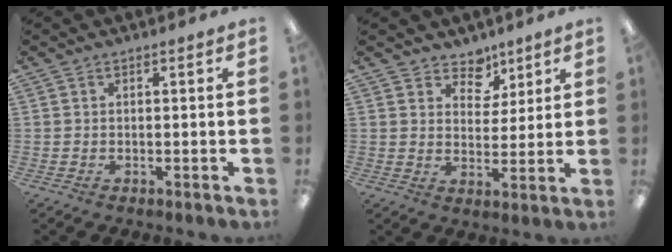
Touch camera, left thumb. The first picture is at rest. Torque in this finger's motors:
{"motor_torque": [0.23, 0.21, -0.12, -0.17, -0.02]}